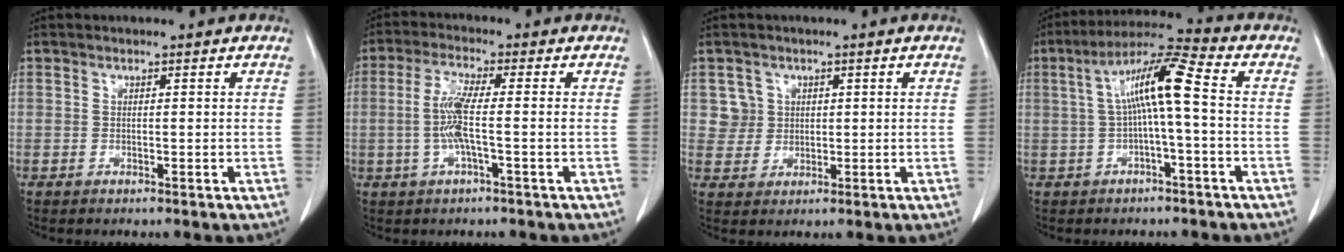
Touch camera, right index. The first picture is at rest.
{"total": 5.9, "force": [-0.7, 0.3, 5.8], "torque": [-0.124, 0.003, -0.016]}
{"total": 3.5, "force": [1.3, 3.2, -0.2], "torque": [0.021, 0.008, 0.024]}
{"total": 9.1, "force": [0.5, 0.2, 9.0], "torque": [-0.161, 0.033, 0.008]}